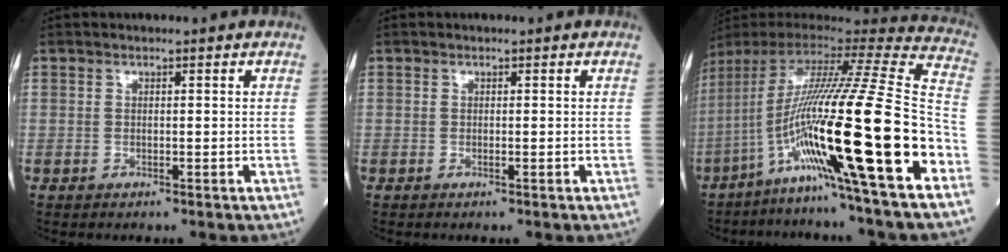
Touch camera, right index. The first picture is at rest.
{"total": 0.0}
{"total": 29.9, "force": [-9.8, -0.4, 28.3], "torque": [-0.467, -0.039, -0.190]}